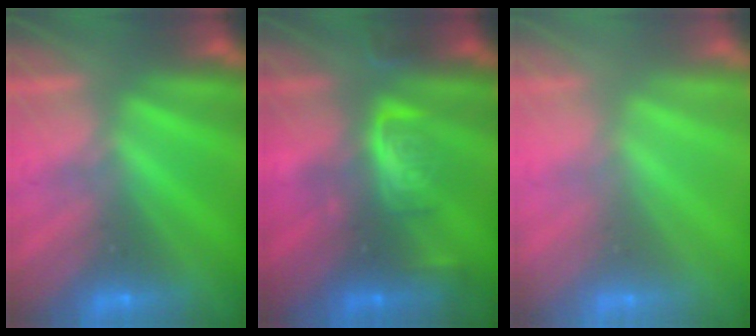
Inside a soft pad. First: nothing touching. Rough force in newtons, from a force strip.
{"total": 2.4}
{"total": 2.9}